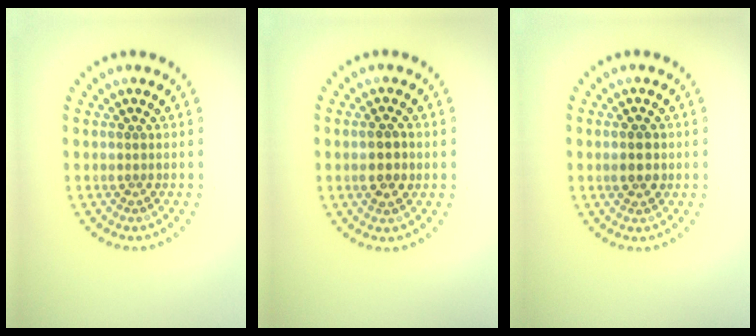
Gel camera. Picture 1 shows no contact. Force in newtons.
{"total": 2.0, "press": 2.0, "slide": 0.2}
{"total": 2.6, "press": 2.5, "slide": 0.1}